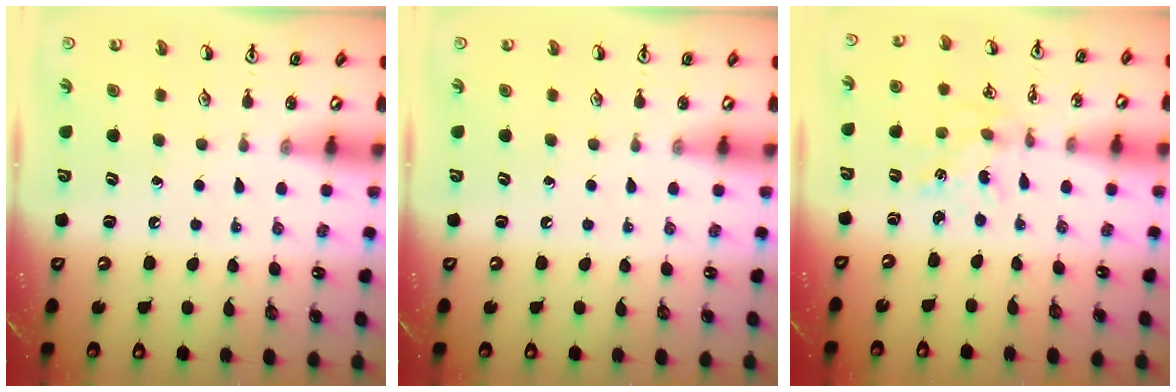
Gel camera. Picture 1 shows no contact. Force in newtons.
{"total": 0.0}
{"total": 1.5, "press": 1.4, "slide": 0.4}